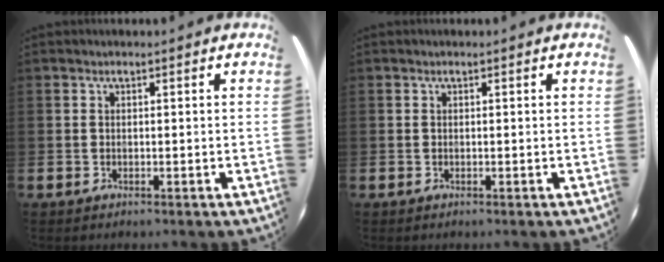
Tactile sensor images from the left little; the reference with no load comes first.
{"total": 0.0}